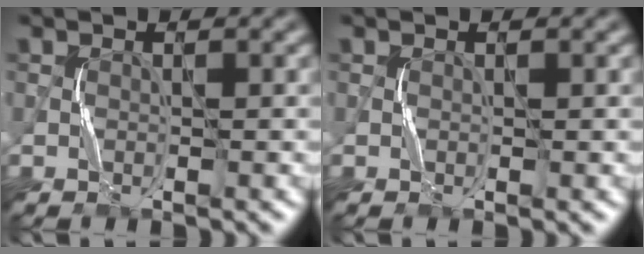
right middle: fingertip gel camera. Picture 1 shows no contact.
{"total": 0.0}